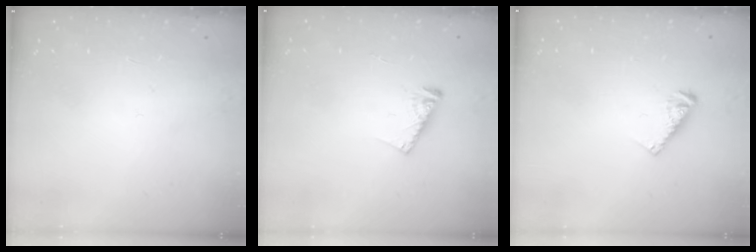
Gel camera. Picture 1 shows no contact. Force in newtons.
{"total": 5.8, "press": 5.8, "slide": 0.3}
{"total": 5.6, "press": 5.6, "slide": 0.3}